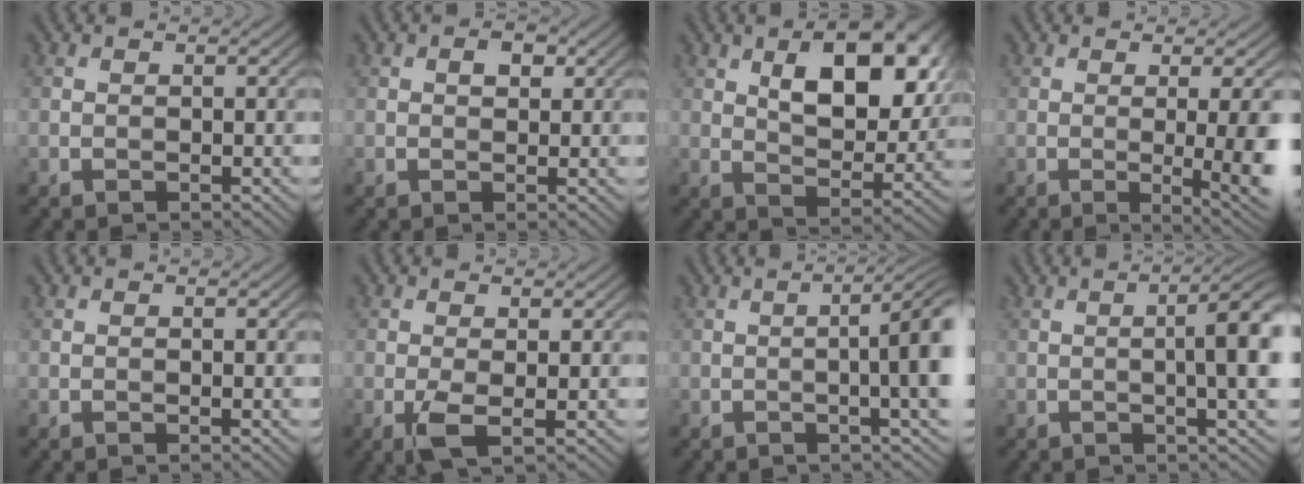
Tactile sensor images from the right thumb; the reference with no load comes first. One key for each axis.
{"total": 1.8, "fx": 0.6, "fy": 1.1, "fz": 1.3, "tx": -0.019, "ty": 0.001, "tz": 0.006}
{"total": 12.5, "fx": 4.6, "fy": 6.3, "fz": 9.7, "tx": -0.140, "ty": -0.001, "tz": 0.076}
{"total": 7.8, "fx": -0.5, "fy": 1.7, "fz": 7.6, "tx": -0.098, "ty": -0.005, "tz": -0.001}
{"total": 0.0}
{"total": 3.0, "fx": -0.5, "fy": 0.8, "fz": 2.9, "tx": -0.068, "ty": -0.004, "tz": -0.014}
{"total": 8.1, "fx": -0.2, "fy": 1.6, "fz": 8.0, "tx": -0.102, "ty": 0.007, "tz": -0.005}
{"total": 7.0, "fx": 0.2, "fy": 1.3, "fz": 6.8, "tx": -0.097, "ty": 0.009, "tz": 0.005}